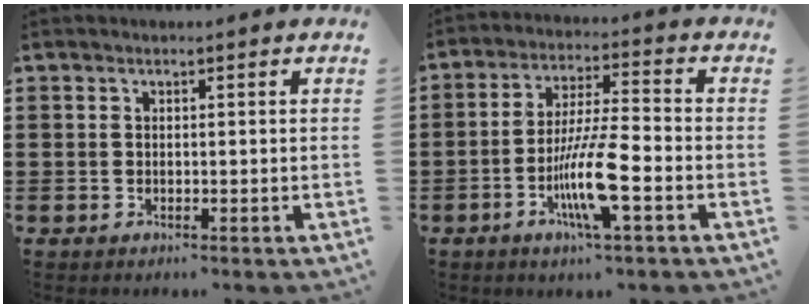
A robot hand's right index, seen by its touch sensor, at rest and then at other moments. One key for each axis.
{"total": 10.3, "fx": -3.5, "fy": 1.8, "fz": 9.5, "tx": -0.186, "ty": -0.009, "tz": -0.066}